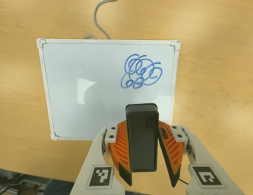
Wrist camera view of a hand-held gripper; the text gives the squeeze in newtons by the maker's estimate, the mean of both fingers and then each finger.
{"total": 6.1, "left": 5.5, "right": 6.7}